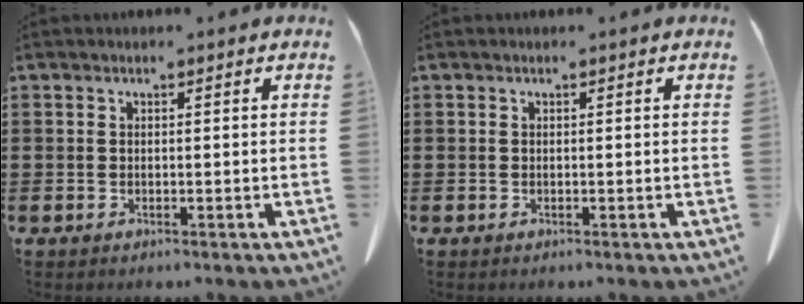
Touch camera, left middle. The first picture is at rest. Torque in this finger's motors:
{"motor_torque": [0.00, 0.00, 0.00, 0.00]}